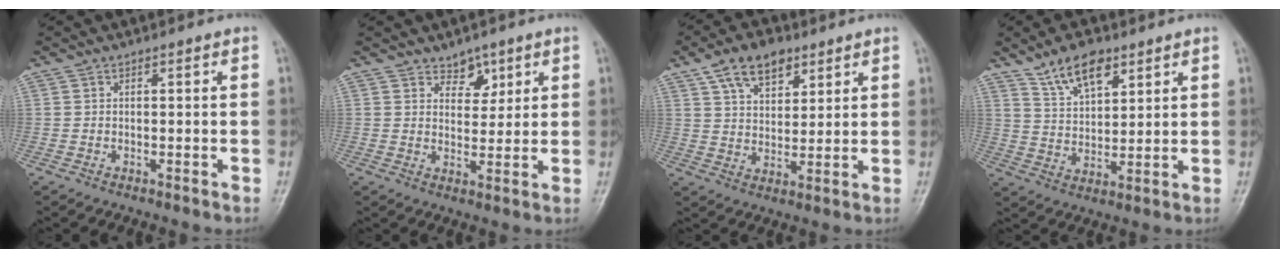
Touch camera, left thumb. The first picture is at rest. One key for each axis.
{"total": 5.8, "fx": 4.1, "fy": 3.1, "fz": 2.7, "tx": -0.015, "ty": -0.032, "tz": 0.071}
{"total": 9.4, "fx": 5.5, "fy": 5.4, "fz": 5.3, "tx": -0.063, "ty": -0.024, "tz": 0.097}
{"total": 8.7, "fx": 5.8, "fy": 4.1, "fz": 5.1, "tx": -0.070, "ty": -0.031, "tz": 0.109}